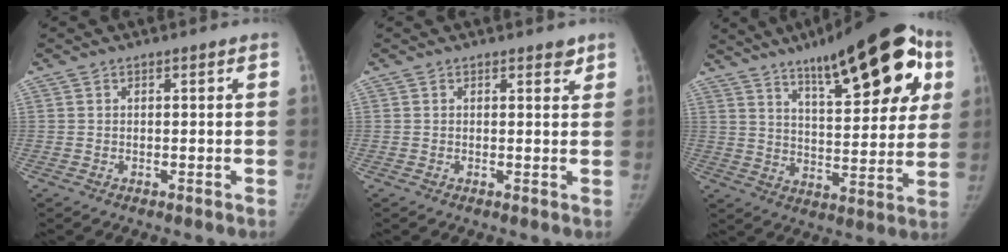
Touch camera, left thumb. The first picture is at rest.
{"total": 1.7, "force": [1.3, 0.8, 0.7], "torque": [0.006, -0.007, 0.013]}
{"total": 25.2, "force": [12.4, 8.3, 20.3], "torque": [-0.252, -0.019, 0.185]}